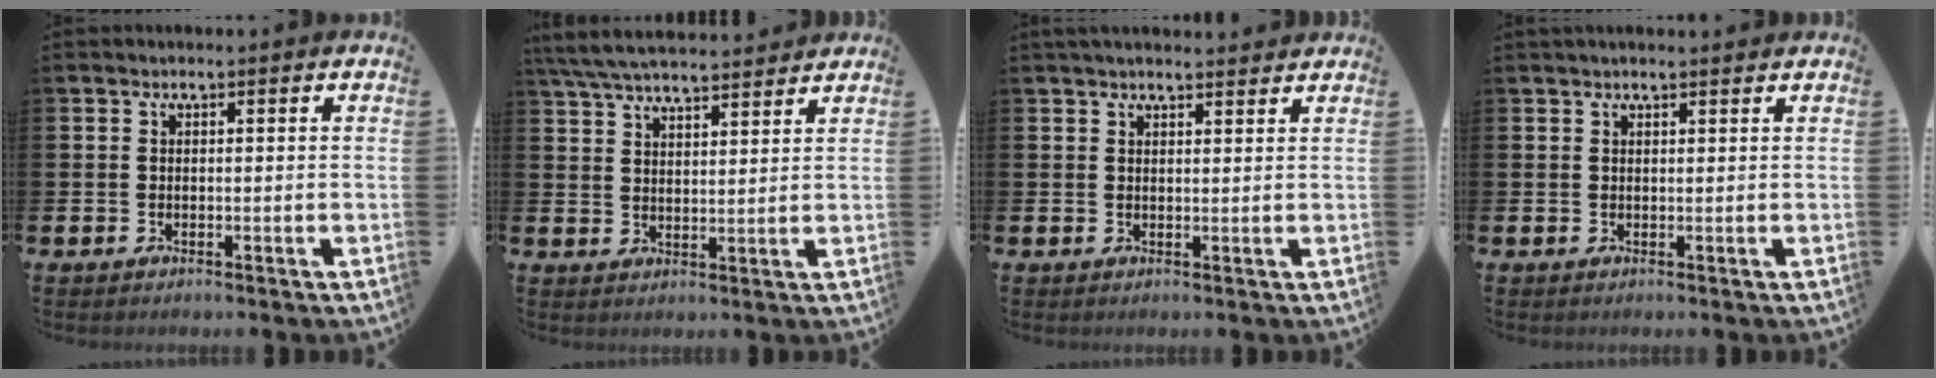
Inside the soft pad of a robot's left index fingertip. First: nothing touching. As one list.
[{"total": 6.2, "force": [5.9, 0.7, 1.5], "torque": [-0.052, -0.026, 0.107]}, {"total": 2.3, "force": [2.2, 0.3, 0.5], "torque": [0.001, -0.011, 0.037]}, {"total": 1.0, "force": [0.9, 0.0, 0.3], "torque": [0.008, -0.005, 0.014]}]